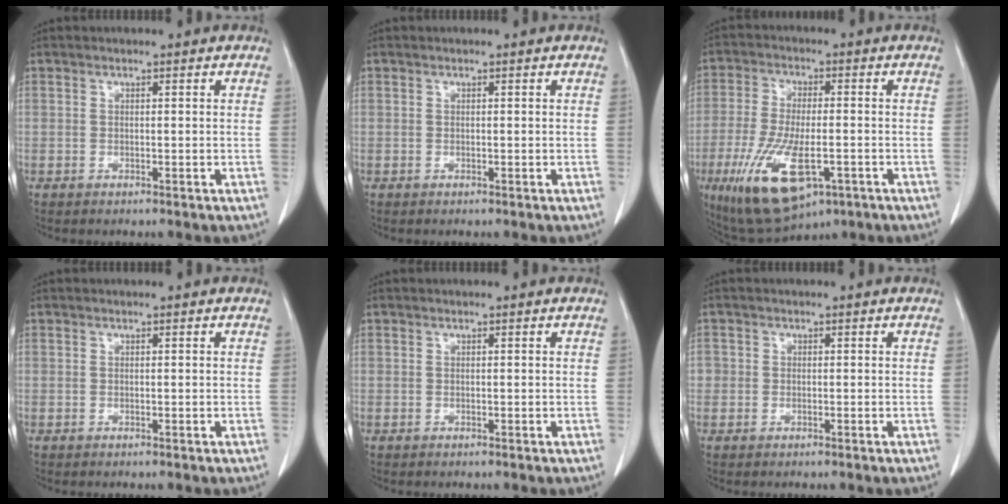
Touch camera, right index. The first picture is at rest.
{"total": 0.0}
{"total": 14.4, "force": [-5.9, 5.3, 12.0], "torque": [-0.235, -0.019, -0.089]}
{"total": 0.0}
{"total": 0.0}
{"total": 1.5, "force": [-0.1, 1.4, 0.3], "torque": [0.001, 0.004, -0.003]}